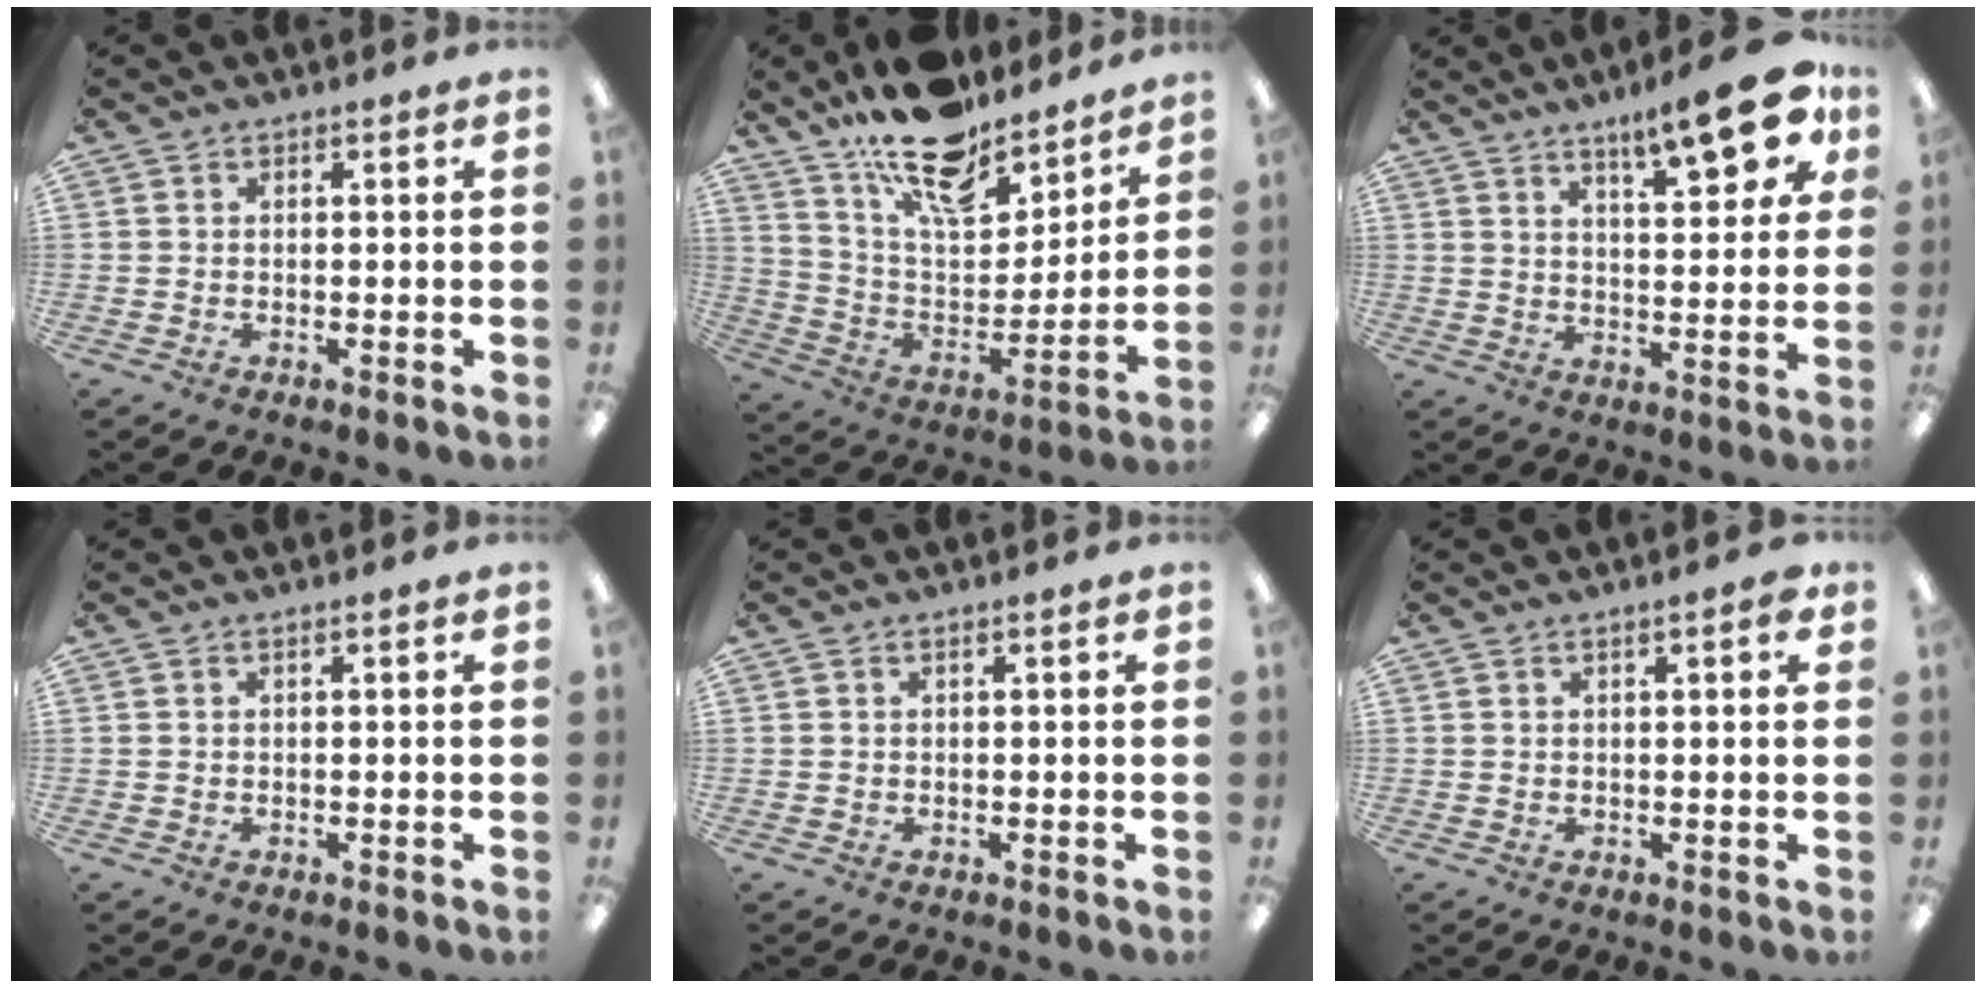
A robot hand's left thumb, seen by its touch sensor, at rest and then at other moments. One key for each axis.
{"total": 18.7, "fx": 14.9, "fy": 7.5, "fz": 8.6, "tx": -0.153, "ty": -0.100, "tz": 0.260}
{"total": 14.5, "fx": 9.4, "fy": 3.8, "fz": 10.4, "tx": -0.147, "ty": -0.047, "tz": 0.147}
{"total": 0.0}
{"total": 0.0}
{"total": 2.7, "fx": 1.3, "fy": 0.6, "fz": 2.3, "tx": -0.038, "ty": 0.001, "tz": 0.019}